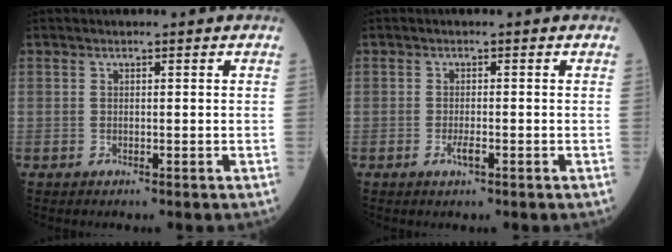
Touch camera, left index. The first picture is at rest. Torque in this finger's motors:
{"motor_torque": [0.57, 0.33, 0.11, 0.04]}